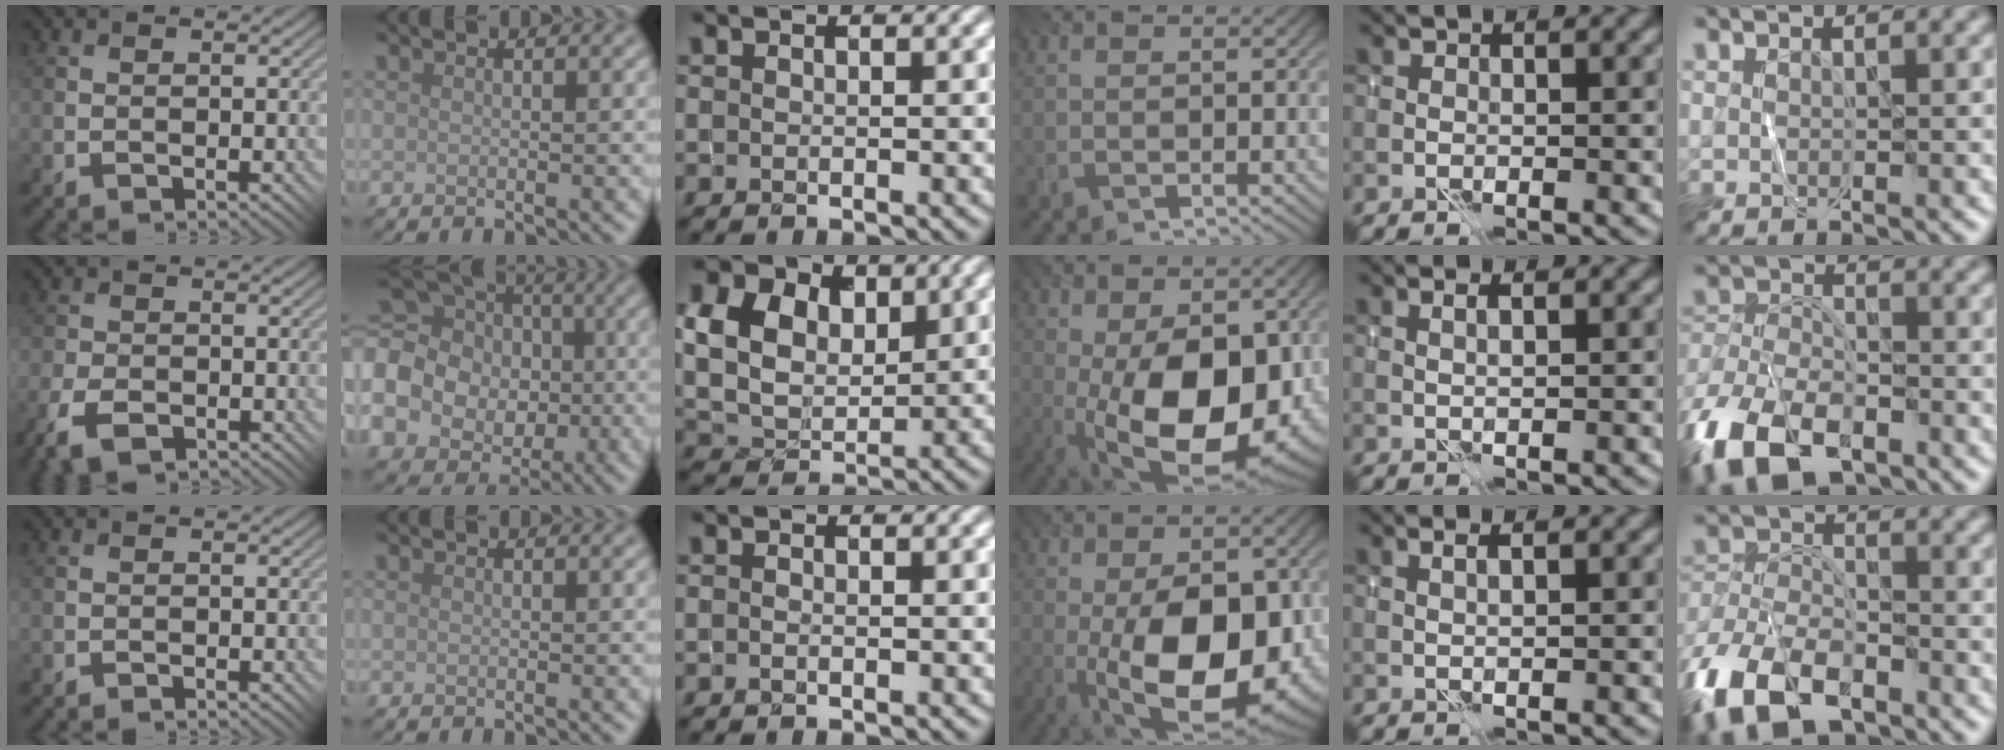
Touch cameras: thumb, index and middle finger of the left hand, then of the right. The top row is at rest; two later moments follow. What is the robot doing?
{"motion": "fold", "object": "shorts"}